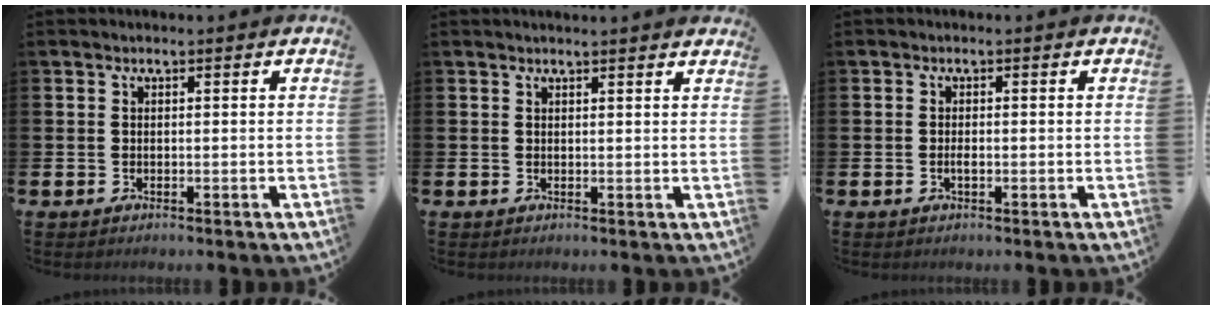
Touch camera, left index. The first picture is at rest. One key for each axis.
{"total": 1.0, "fx": 1.0, "fy": -0.2, "fz": 0.0, "tx": 0.002, "ty": -0.006, "tz": 0.019}
{"total": 0.9, "fx": -0.3, "fy": 0.3, "fz": 0.8, "tx": -0.022, "ty": 0.002, "tz": -0.005}